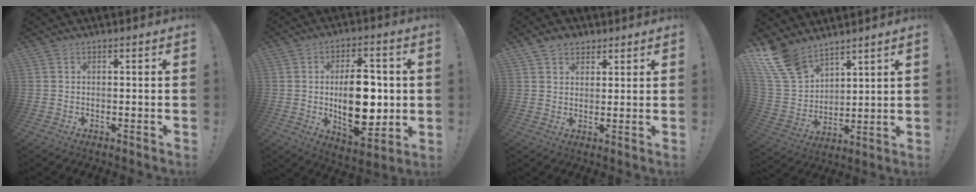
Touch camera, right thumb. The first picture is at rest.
{"total": 17.2, "force": [-0.1, 9.8, 14.1], "torque": [-0.229, -0.005, -0.002]}
{"total": 4.7, "force": [2.9, 3.4, 1.2], "torque": [-0.016, -0.010, 0.053]}
{"total": 13.9, "force": [10.9, 7.1, 5.0], "torque": [-0.112, -0.075, 0.210]}